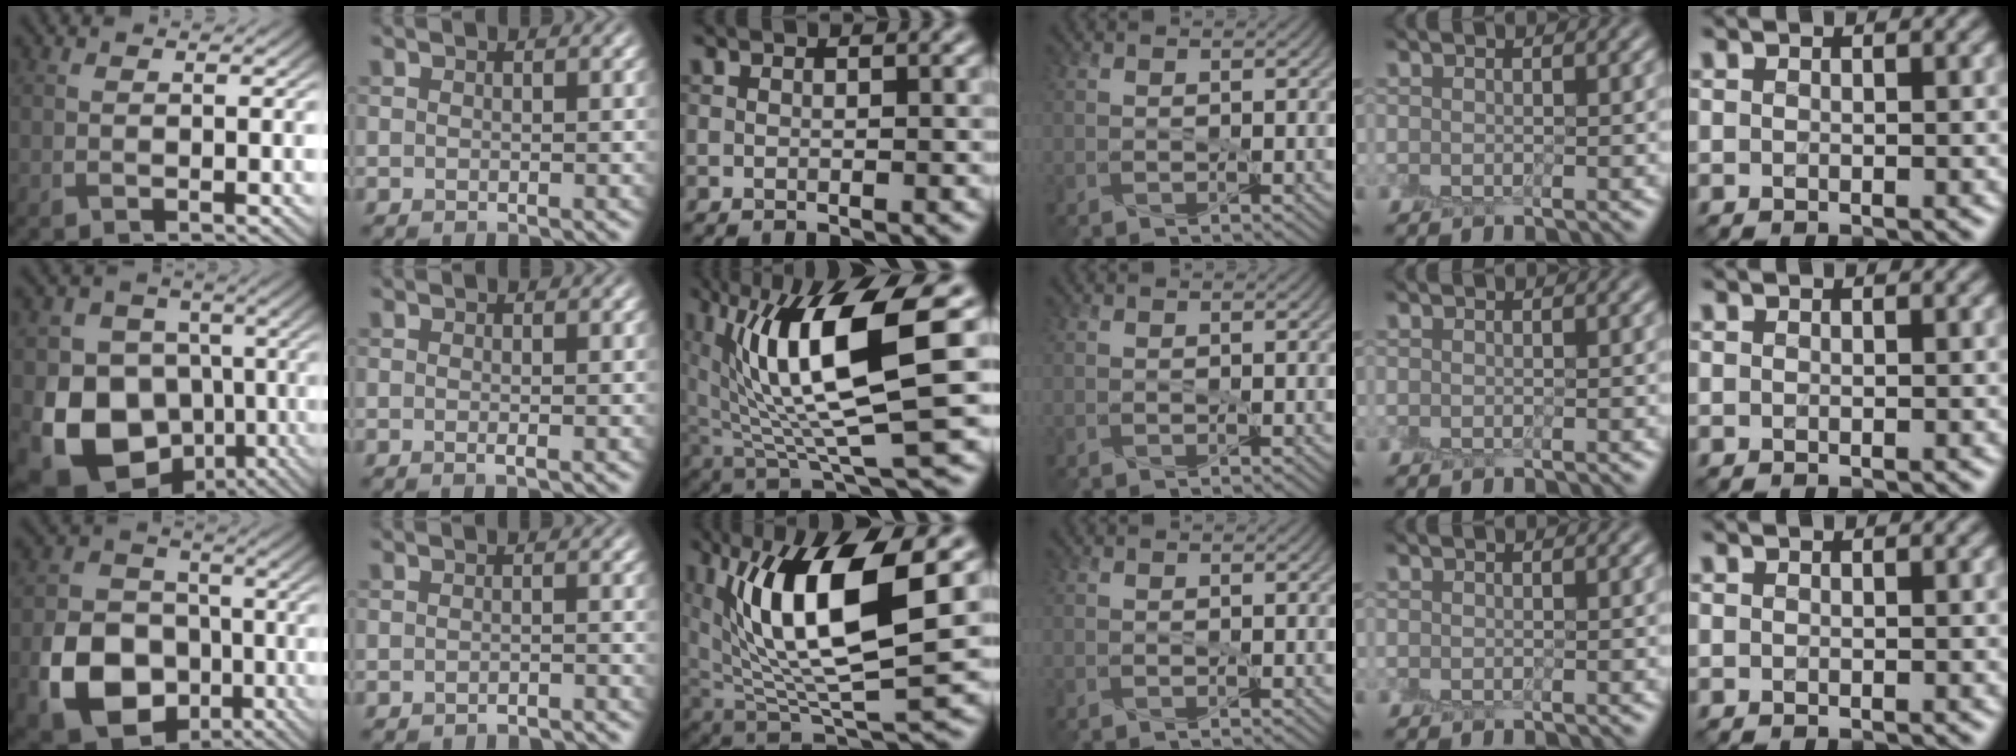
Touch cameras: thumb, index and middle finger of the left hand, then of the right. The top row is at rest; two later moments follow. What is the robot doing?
{"motion": "peel", "object": "sticky note"}